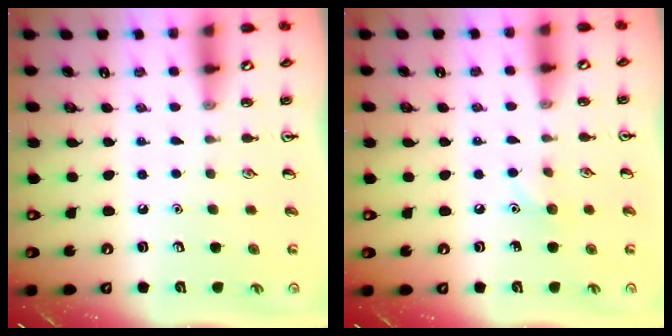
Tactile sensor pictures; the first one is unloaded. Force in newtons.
{"total": 5.4, "press": 5.1, "slide": 1.7}